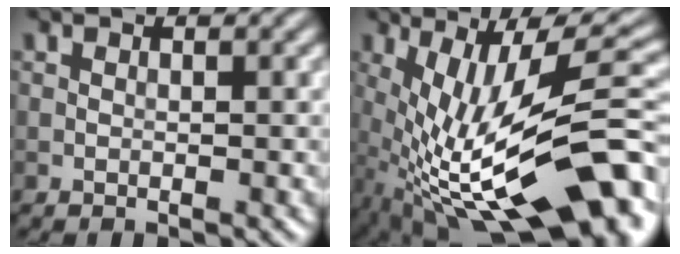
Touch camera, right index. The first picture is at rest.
{"total": 15.7, "force": [-3.1, 5.2, 14.5], "torque": [-0.239, 0.012, -0.051]}